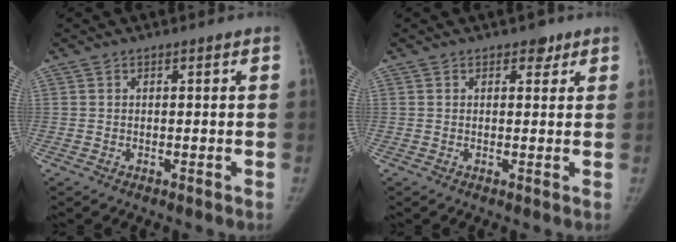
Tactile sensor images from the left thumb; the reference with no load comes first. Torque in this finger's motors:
{"motor_torque": [0.21, 0.07, 0.39, -0.31, 0.08]}